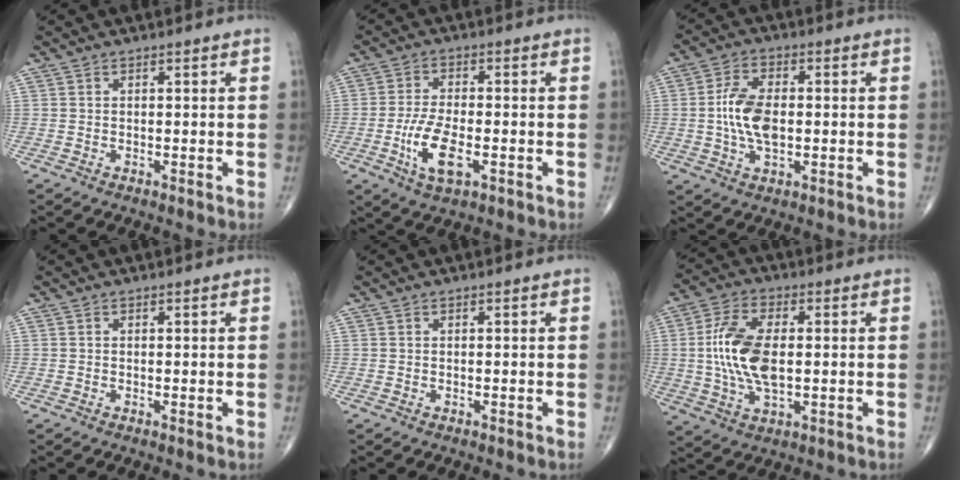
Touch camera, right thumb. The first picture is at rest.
{"total": 8.5, "force": [-2.6, 3.6, 7.3], "torque": [-0.144, 0.004, -0.046]}
{"total": 9.2, "force": [-0.3, 5.0, 7.8], "torque": [-0.151, 0.005, -0.007]}
{"total": 0.0}
{"total": 0.0}
{"total": 13.0, "force": [0.4, 6.6, 11.2], "torque": [-0.232, 0.004, 0.008]}